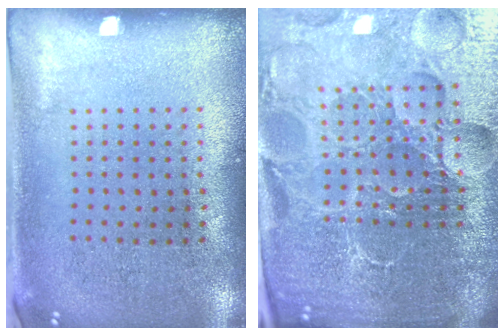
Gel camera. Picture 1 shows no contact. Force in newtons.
{"total": 6.4, "press": 5.8, "slide": 2.8}